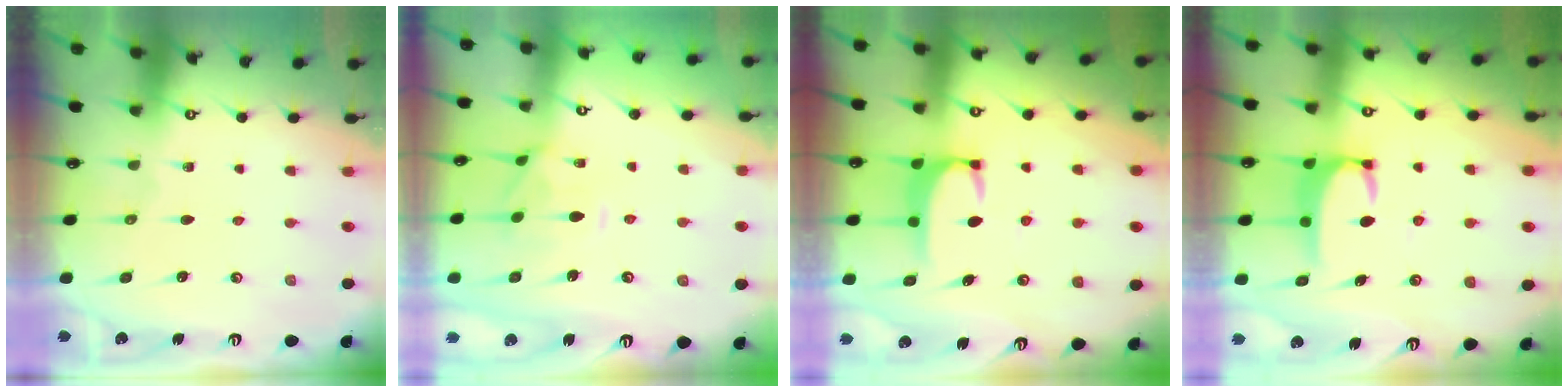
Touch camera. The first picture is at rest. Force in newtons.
{"total": 1.2, "press": 0.7, "slide": 1.0}
{"total": 2.0, "press": 1.9, "slide": 0.5}
{"total": 3.1, "press": 3.1, "slide": 0.4}